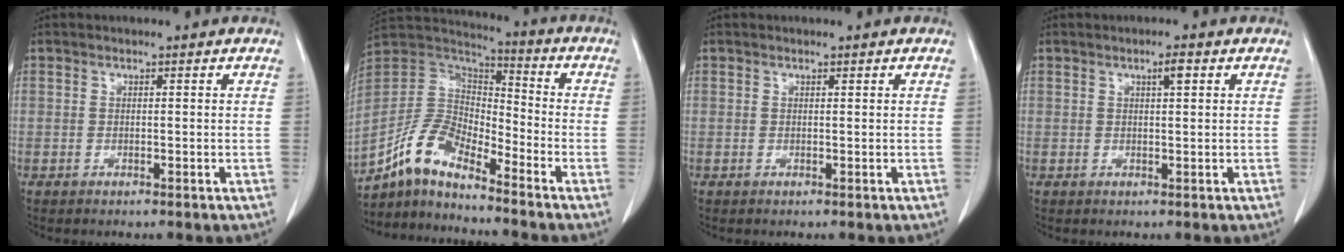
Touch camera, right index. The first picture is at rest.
{"total": 9.9, "force": [-8.0, 2.9, 4.9], "torque": [-0.113, 0.028, -0.159]}
{"total": 0.0}
{"total": 1.8, "force": [0.8, 0.3, 1.6], "torque": [-0.028, 0.001, 0.013]}